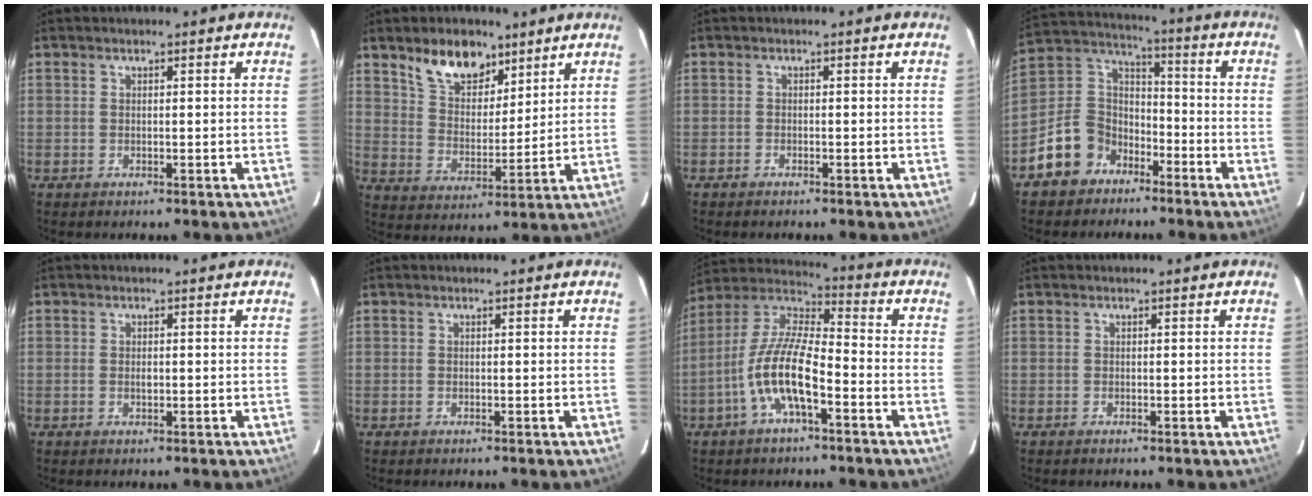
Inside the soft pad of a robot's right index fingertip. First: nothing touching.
{"total": 11.2, "force": [7.6, 5.8, 5.7], "torque": [-0.097, 0.010, 0.141]}
{"total": 0.6, "force": [-0.5, 0.3, 0.0], "torque": [-0.002, 0.002, -0.009]}
{"total": 11.3, "force": [-6.9, 8.3, 3.2], "torque": [-0.081, 0.046, -0.119]}
{"total": 1.3, "force": [-0.2, 0.8, 1.0], "torque": [-0.018, 0.001, -0.004]}
{"total": 0.0}
{"total": 11.8, "force": [-4.9, 3.4, 10.2], "torque": [-0.215, 0.005, -0.098]}
{"total": 0.0}